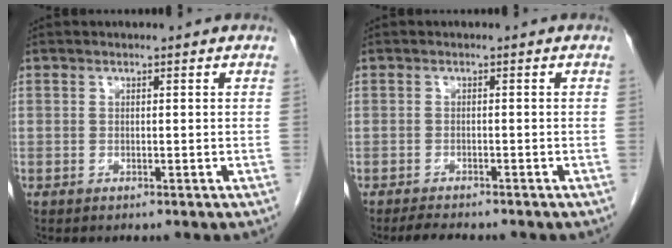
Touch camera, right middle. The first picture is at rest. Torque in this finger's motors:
{"motor_torque": [0.15, -0.09, 0.00, 0.02]}